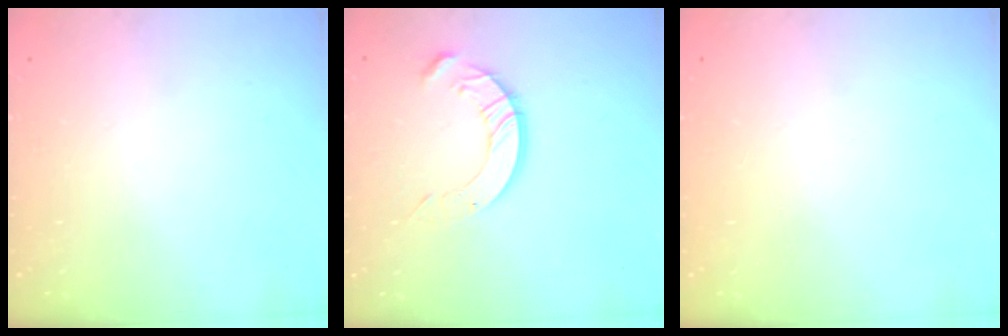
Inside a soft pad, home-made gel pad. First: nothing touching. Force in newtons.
{"total": 8.3, "press": 8.3, "slide": 0.8}
{"total": 0.0}